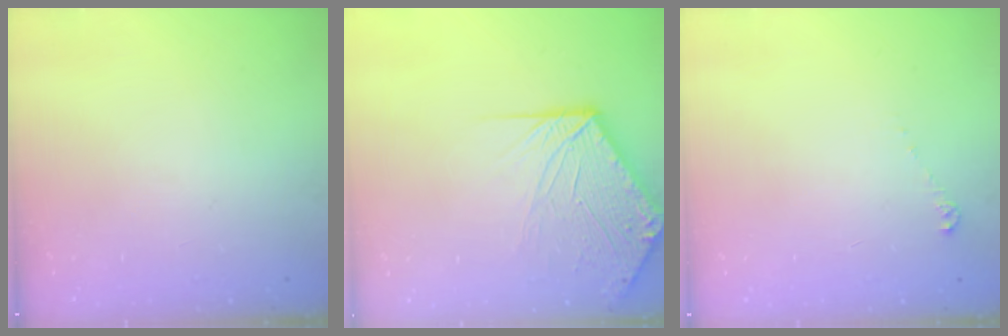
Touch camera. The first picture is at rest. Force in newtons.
{"total": 11.6, "press": 11.4, "slide": 1.7}
{"total": 4.3, "press": 4.2, "slide": 0.6}